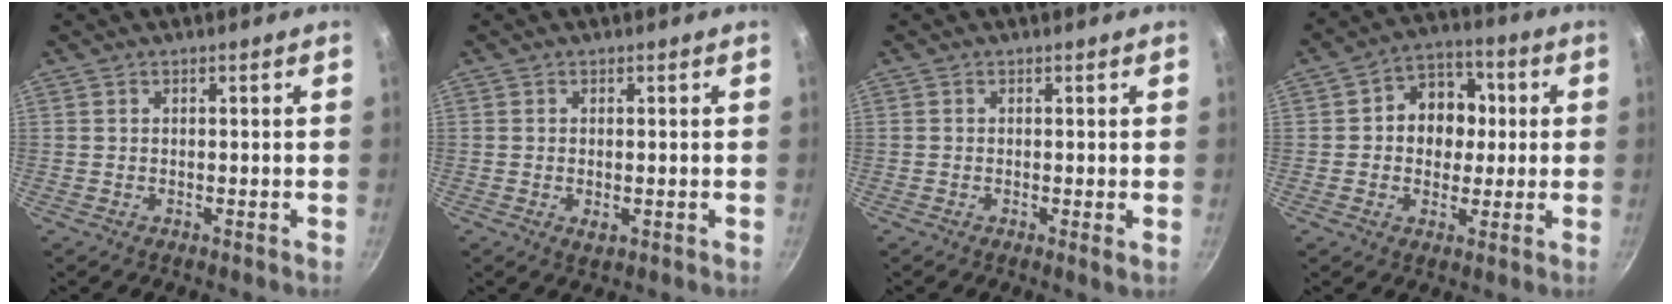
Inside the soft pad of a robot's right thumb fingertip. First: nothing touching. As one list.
[{"total": 1.8, "force": [-0.3, 0.9, 1.5], "torque": [-0.027, -0.005, -0.002]}, {"total": 1.1, "force": [0.0, 0.2, 1.1], "torque": [-0.019, -0.005, -0.004]}, {"total": 10.8, "force": [1.0, 8.9, 6.1], "torque": [-0.039, 0.011, 0.002]}]